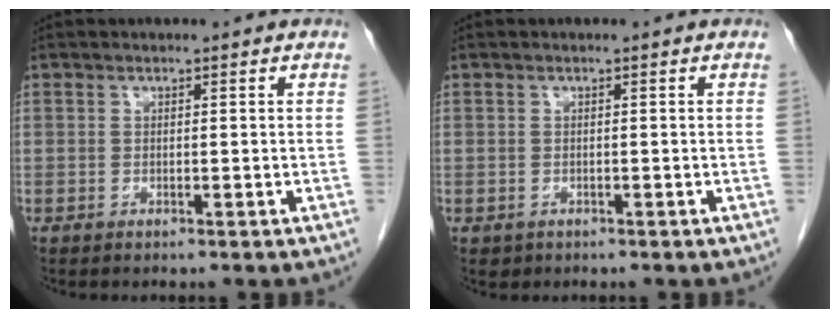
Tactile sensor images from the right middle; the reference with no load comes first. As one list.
[{"total": 0.8, "force": [-0.3, 0.7, 0.1], "torque": [-0.007, 0.003, 0.001]}]